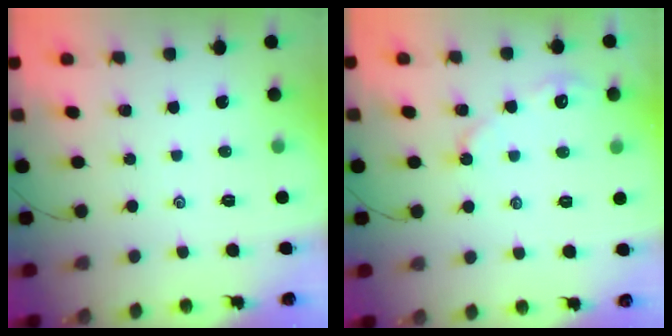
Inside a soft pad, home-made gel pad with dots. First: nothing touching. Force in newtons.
{"total": 4.2, "press": 4.2, "slide": 0.4}